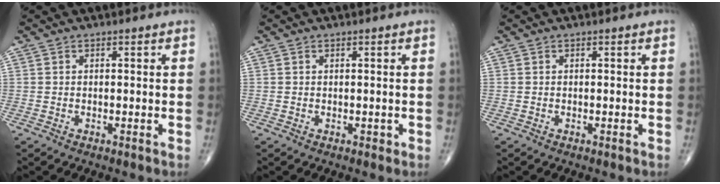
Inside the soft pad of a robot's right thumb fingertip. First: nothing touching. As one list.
[{"total": 0.6, "force": [0.1, 0.5, 0.3], "torque": [-0.002, 0.001, 0.001]}, {"total": 0.0}]